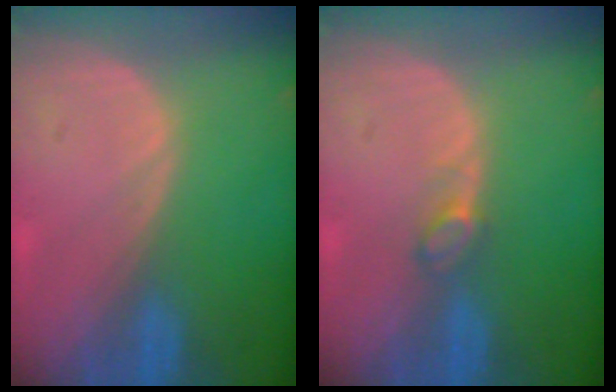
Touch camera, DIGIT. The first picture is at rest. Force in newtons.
{"total": 2.0, "press": 1.9, "slide": 0.2}